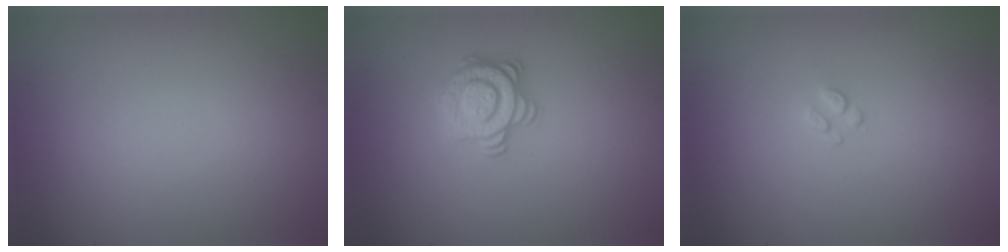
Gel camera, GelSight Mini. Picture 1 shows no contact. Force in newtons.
{"total": 2.8, "press": 2.7, "slide": 0.7}
{"total": 0.6, "press": 0.4, "slide": 0.5}